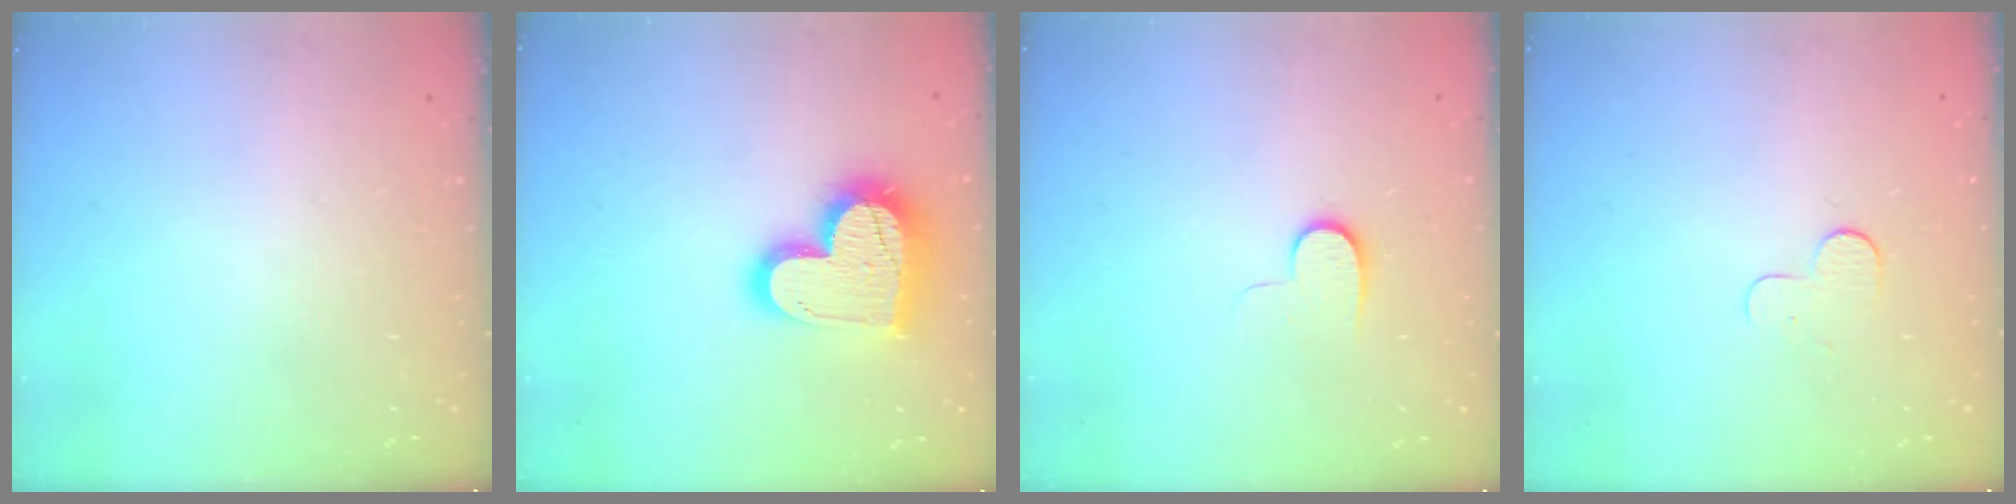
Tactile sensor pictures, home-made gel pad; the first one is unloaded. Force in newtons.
{"total": 17.7, "press": 17.6, "slide": 1.7}
{"total": 6.1, "press": 6.1, "slide": 0.8}
{"total": 3.6, "press": 3.6, "slide": 0.3}